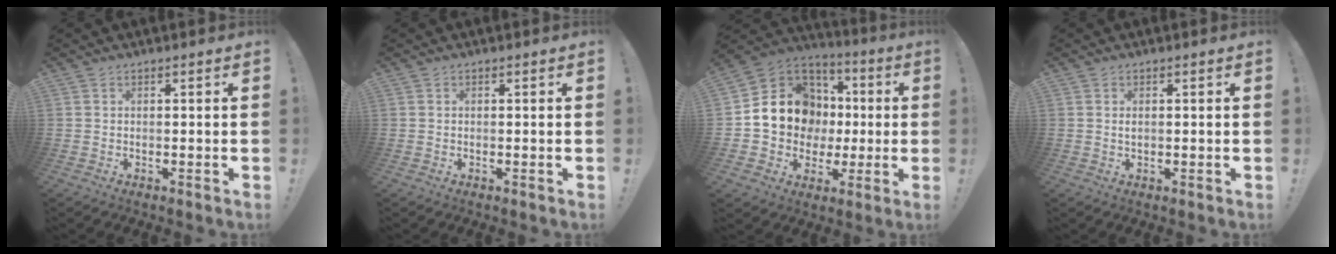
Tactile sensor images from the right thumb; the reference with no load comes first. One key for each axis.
{"total": 0.0}
{"total": 16.7, "fx": 1.7, "fy": 14.6, "fz": 8.0, "tx": -0.115, "ty": 0.001, "tz": 0.057}
{"total": 0.7, "fx": 0.1, "fy": 0.4, "fz": 0.5, "tx": -0.013, "ty": 0.004, "tz": 0.003}